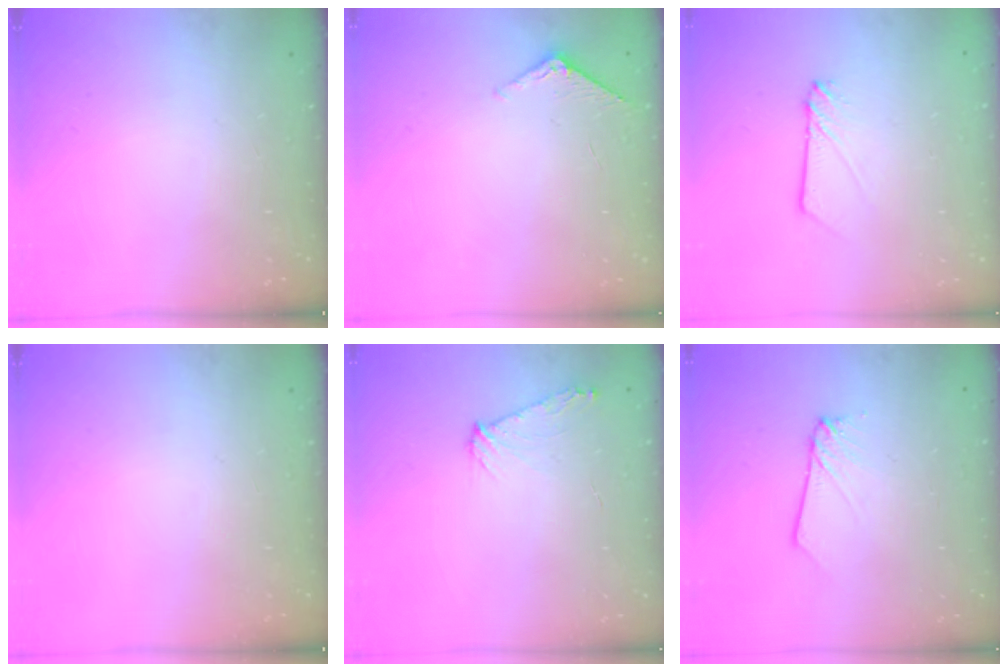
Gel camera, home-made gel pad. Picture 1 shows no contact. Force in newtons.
{"total": 5.0, "press": 4.9, "slide": 0.5}
{"total": 2.9, "press": 2.9, "slide": 0.4}
{"total": 0.0}
{"total": 6.6, "press": 6.6, "slide": 0.9}
{"total": 3.1, "press": 3.0, "slide": 0.3}